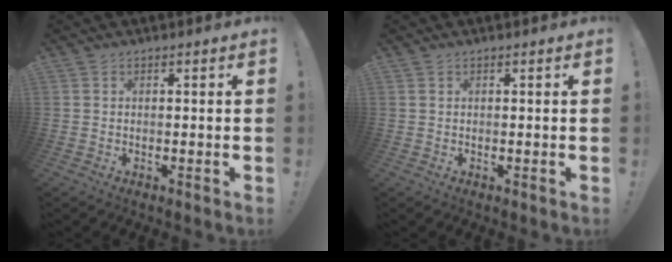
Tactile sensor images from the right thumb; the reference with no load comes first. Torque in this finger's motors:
{"motor_torque": [0.00, 0.00, 0.19, 0.07, 0.00]}